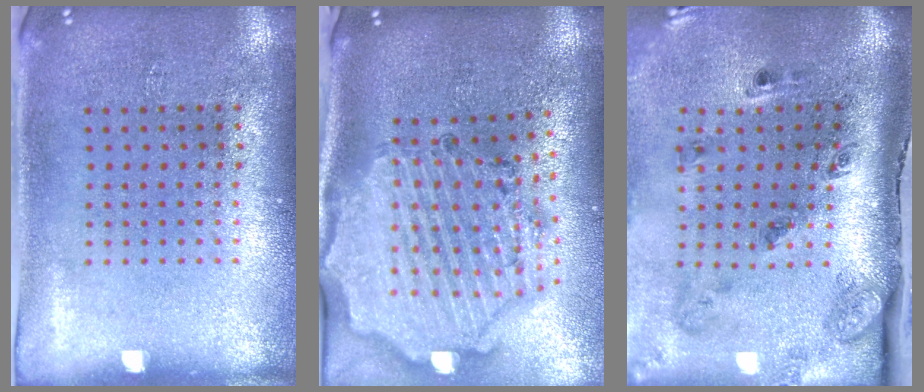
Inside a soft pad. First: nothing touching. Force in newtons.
{"total": 2.9, "press": 2.6, "slide": 1.2}
{"total": 3.1, "press": 2.0, "slide": 2.4}